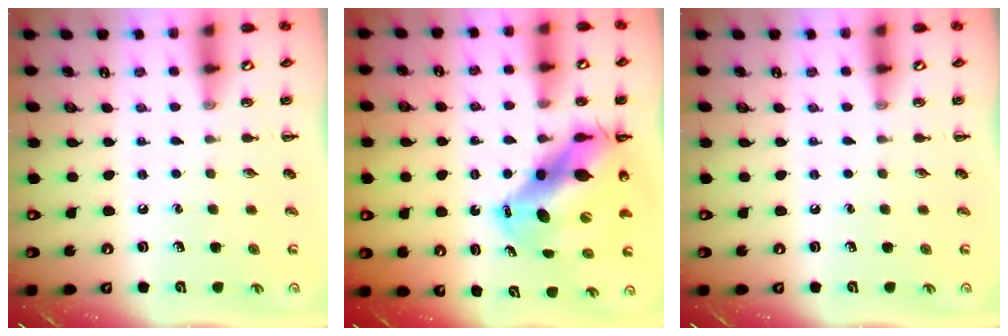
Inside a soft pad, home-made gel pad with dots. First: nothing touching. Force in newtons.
{"total": 14.5, "press": 13.9, "slide": 4.0}
{"total": 0.0}